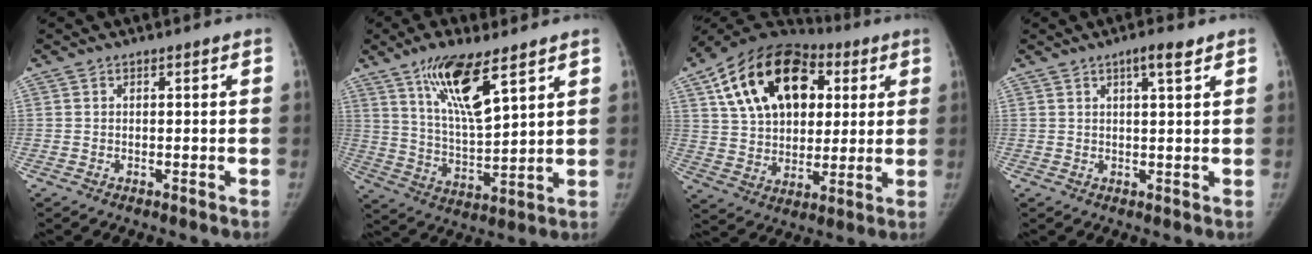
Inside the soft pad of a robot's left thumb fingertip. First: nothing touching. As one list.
[{"total": 13.3, "force": [7.7, 3.7, 10.2], "torque": [-0.170, -0.039, 0.151]}, {"total": 23.3, "force": [7.9, 15.6, 15.4], "torque": [-0.239, 0.014, 0.128]}, {"total": 3.6, "force": [2.2, 0.4, 2.8], "torque": [-0.045, -0.009, 0.036]}]